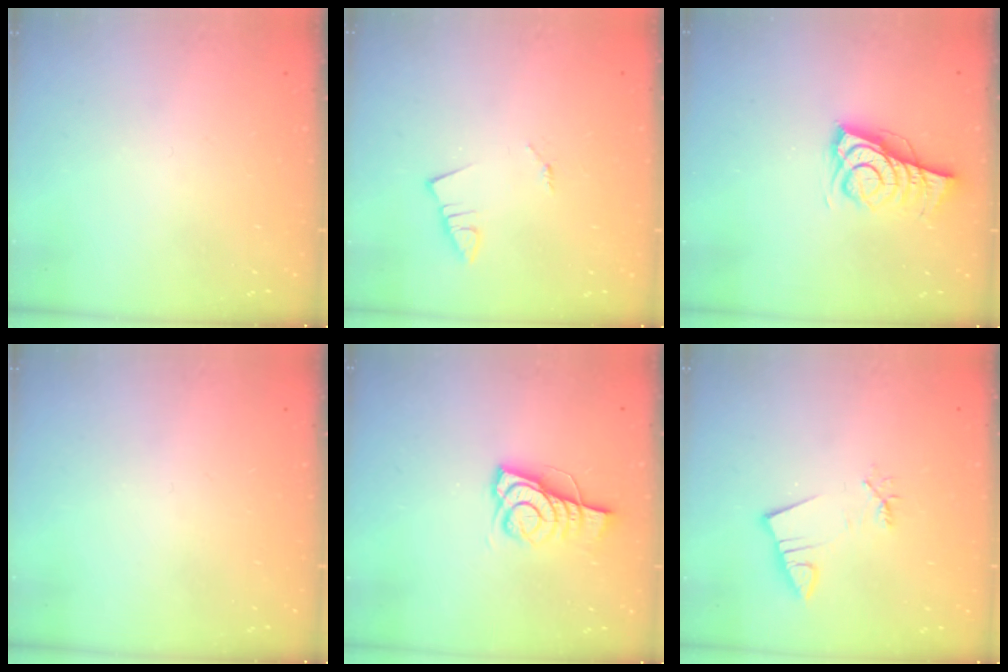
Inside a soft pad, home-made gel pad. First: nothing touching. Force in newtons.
{"total": 1.3, "press": 1.3, "slide": 0.1}
{"total": 8.7, "press": 8.4, "slide": 2.4}
{"total": 0.0}
{"total": 8.3, "press": 8.2, "slide": 0.4}
{"total": 2.8, "press": 2.8, "slide": 0.4}